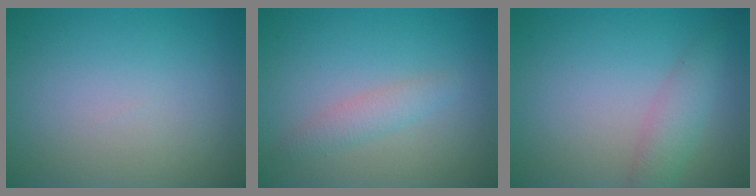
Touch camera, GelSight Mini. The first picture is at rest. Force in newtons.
{"total": 1.7, "press": 1.7, "slide": 0.1}
{"total": 2.5, "press": 2.5, "slide": 0.1}